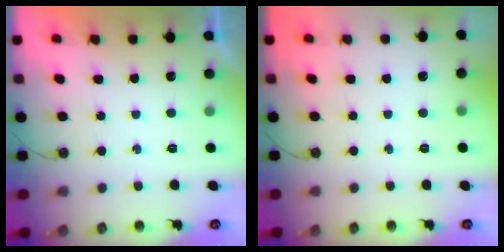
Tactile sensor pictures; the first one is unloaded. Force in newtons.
{"total": 0.0}